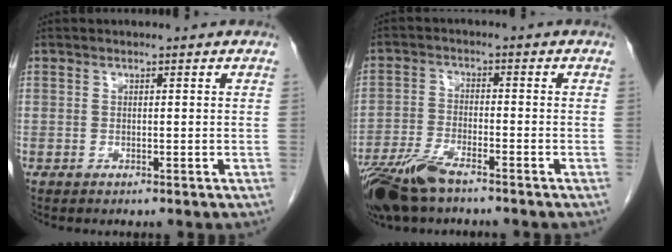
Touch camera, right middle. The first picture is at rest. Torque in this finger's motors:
{"motor_torque": [0.13, -0.21, 0.08, 0.03]}